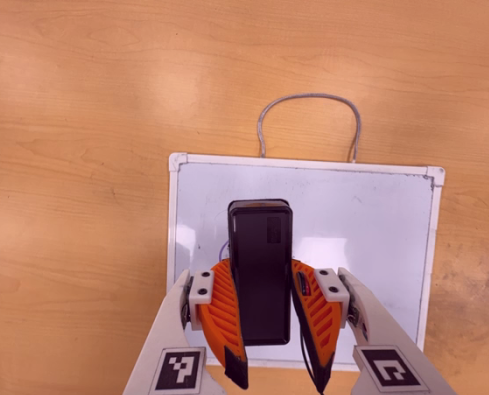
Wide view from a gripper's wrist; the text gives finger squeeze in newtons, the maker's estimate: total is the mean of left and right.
{"total": 9.1, "left": 7.9, "right": 10.4}